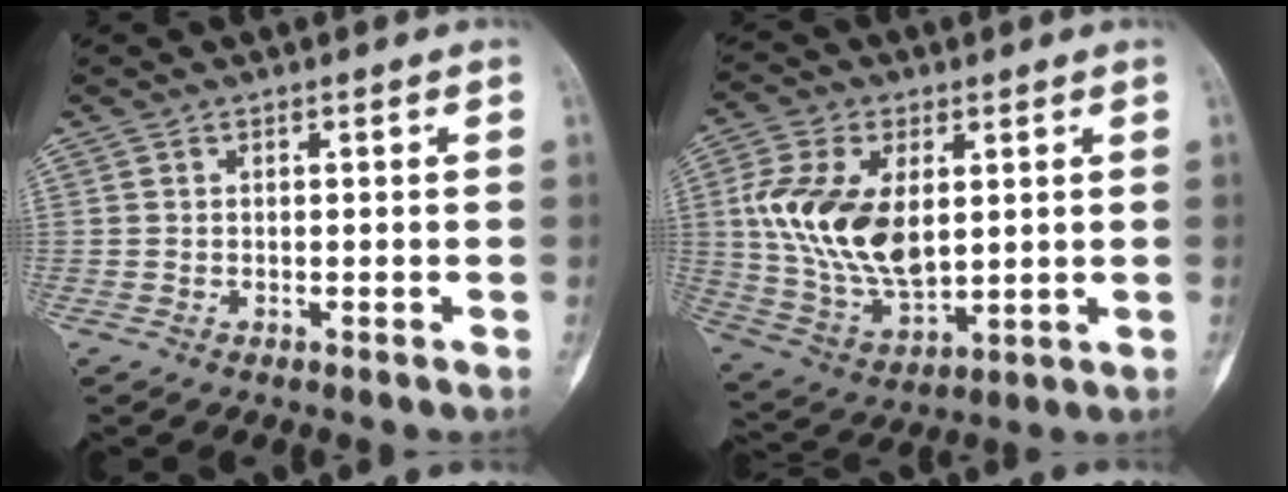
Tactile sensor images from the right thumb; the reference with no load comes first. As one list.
[{"total": 17.3, "force": [3.0, 10.1, 13.7], "torque": [-0.256, -0.012, 0.066]}]